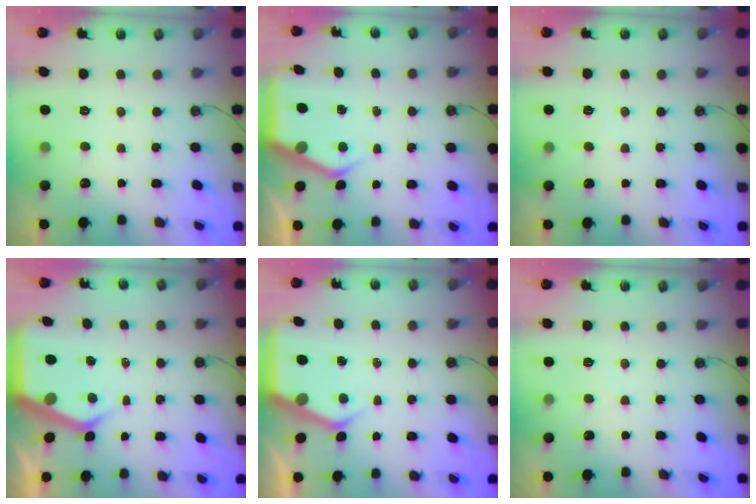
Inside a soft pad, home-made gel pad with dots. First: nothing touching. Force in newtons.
{"total": 5.1, "press": 5.1, "slide": 0.3}
{"total": 2.8, "press": 2.8, "slide": 0.3}
{"total": 6.4, "press": 6.4, "slide": 0.6}
{"total": 4.9, "press": 4.9, "slide": 0.4}
{"total": 2.8, "press": 2.8, "slide": 0.3}